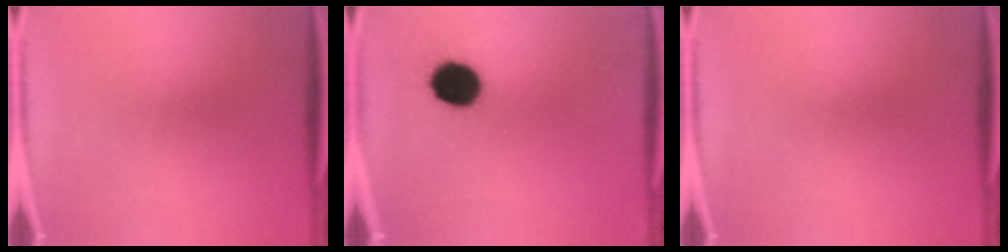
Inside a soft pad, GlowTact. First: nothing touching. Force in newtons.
{"total": 10.5}
{"total": 0.0}